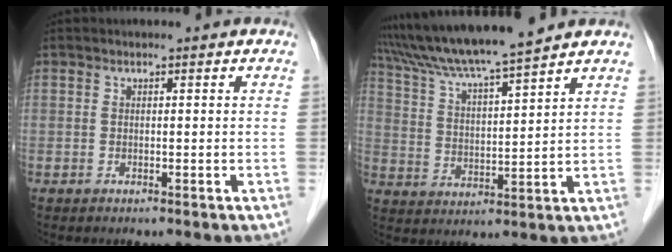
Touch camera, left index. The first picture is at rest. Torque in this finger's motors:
{"motor_torque": [0.40, -0.57, 0.97, 0.21]}